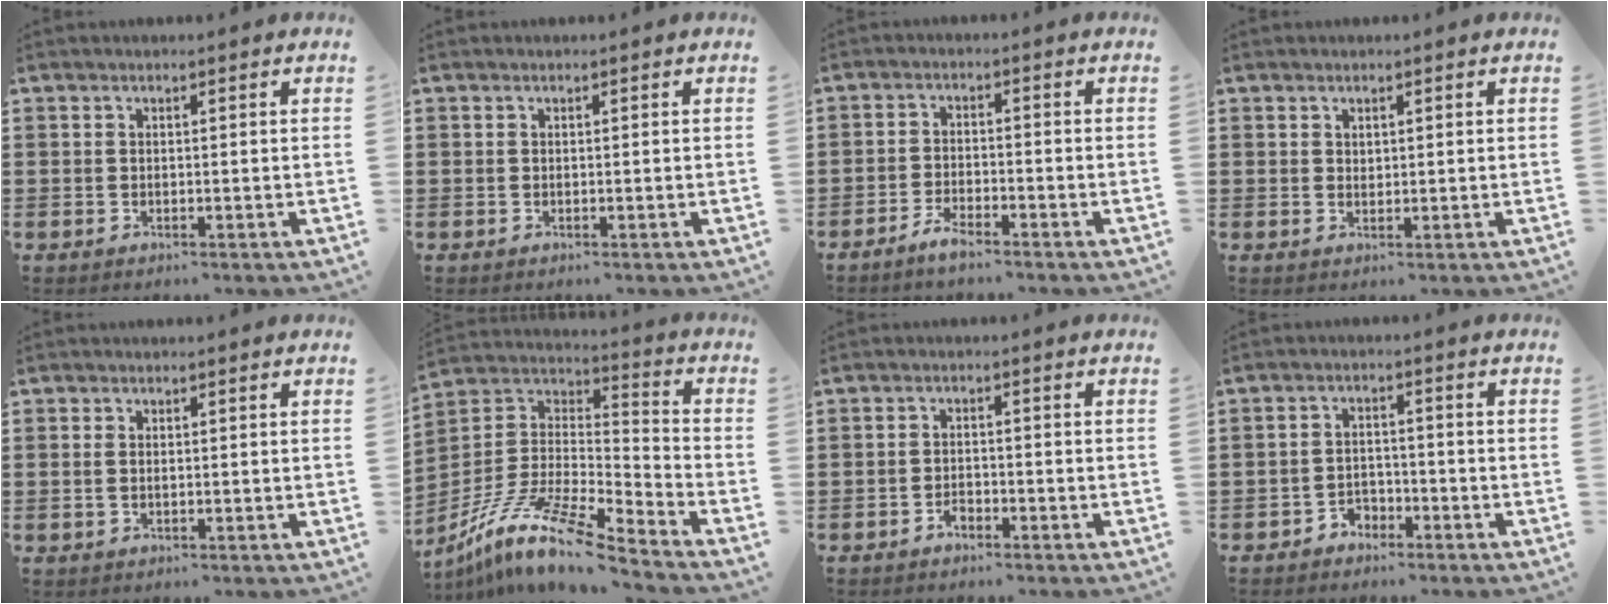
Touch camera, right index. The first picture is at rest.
{"total": 0.0}
{"total": 2.8, "force": [-2.6, 0.4, 0.9], "torque": [-0.025, 0.005, -0.054]}
{"total": 0.9, "force": [0.7, 0.6, 0.2], "torque": [-0.004, 0.002, 0.015]}
{"total": 1.3, "force": [0.1, 0.7, 1.0], "torque": [-0.030, 0.003, -0.002]}
{"total": 12.4, "force": [-9.7, 1.4, 7.7], "torque": [-0.165, 0.005, -0.194]}
{"total": 1.6, "force": [-1.4, 0.7, 0.5], "torque": [-0.014, 0.002, -0.028]}
{"total": 2.5, "force": [-2.1, 1.4, 0.1], "torque": [-0.009, 0.003, -0.046]}